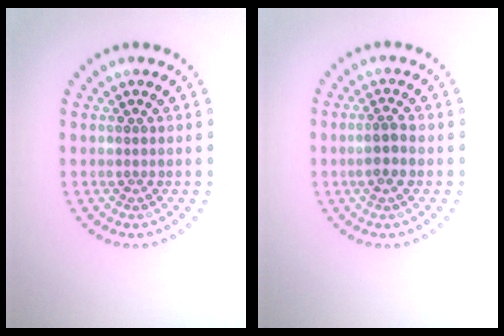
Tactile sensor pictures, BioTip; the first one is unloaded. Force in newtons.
{"total": 2.0, "press": 1.8, "slide": 0.7}